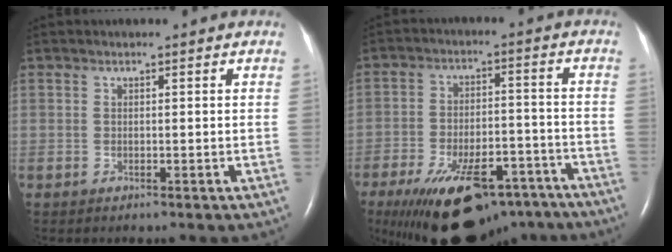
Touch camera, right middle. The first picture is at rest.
{"total": 19.9, "force": [-13.8, 8.1, 11.9], "torque": [-0.192, 0.001, -0.205]}